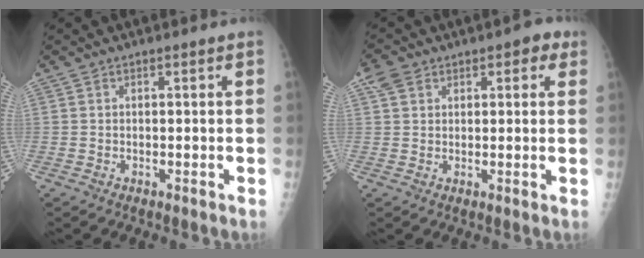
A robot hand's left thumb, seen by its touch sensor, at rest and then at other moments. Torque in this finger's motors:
{"motor_torque": [0.23, -0.03, 0.39, -0.16, 0.02]}